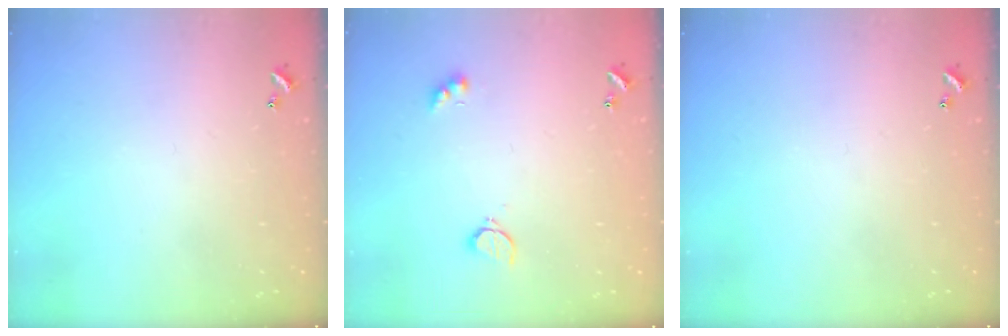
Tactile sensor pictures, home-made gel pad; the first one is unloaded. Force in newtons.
{"total": 2.9, "press": 2.8, "slide": 0.7}
{"total": 0.0}